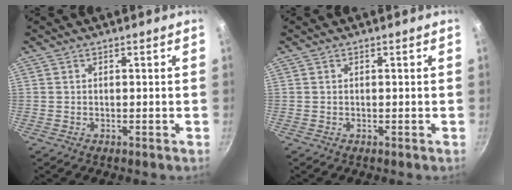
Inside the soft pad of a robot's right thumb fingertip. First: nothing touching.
{"total": 0.0}